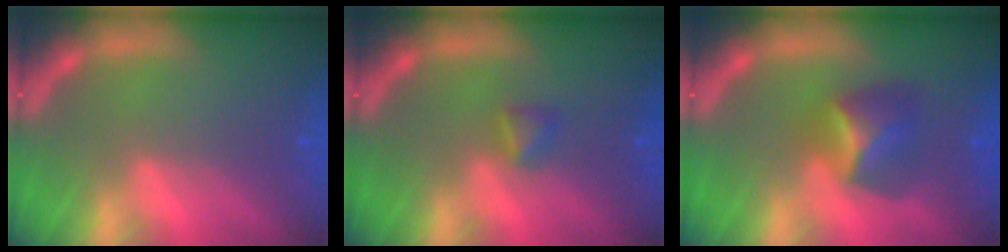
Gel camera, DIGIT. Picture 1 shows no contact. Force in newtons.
{"total": 1.4}
{"total": 4.0}